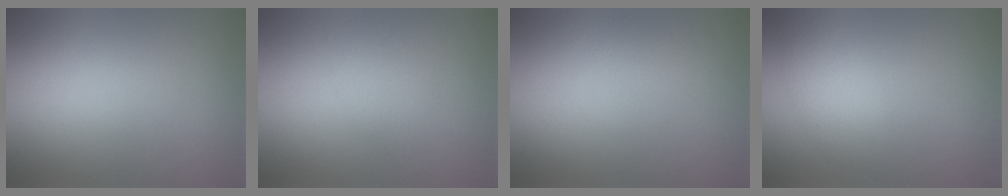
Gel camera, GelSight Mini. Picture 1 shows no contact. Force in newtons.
{"total": 1.6, "press": 1.6, "slide": 0.1}
{"total": 1.1, "press": 1.1, "slide": 0.0}
{"total": 2.2, "press": 2.2, "slide": 0.1}